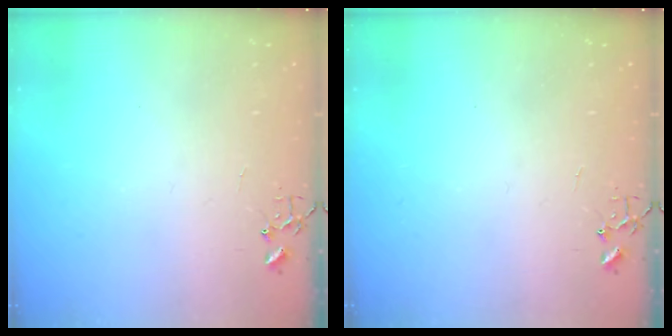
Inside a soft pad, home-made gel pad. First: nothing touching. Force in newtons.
{"total": 0.0}